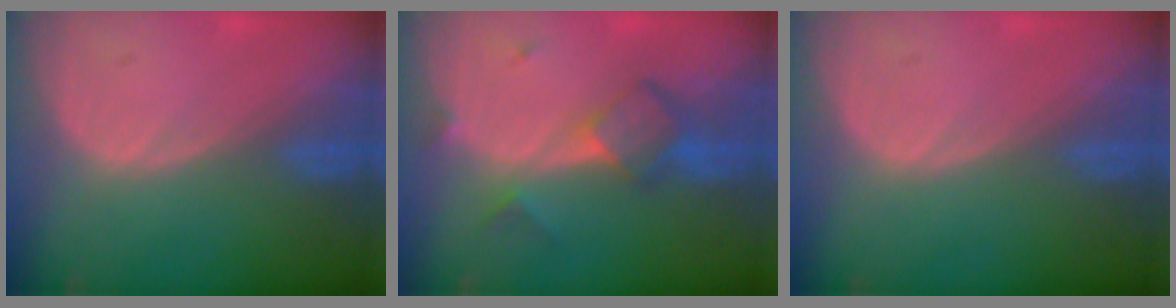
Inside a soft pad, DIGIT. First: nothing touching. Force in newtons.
{"total": 5.8, "press": 5.2, "slide": 2.5}
{"total": 0.0}